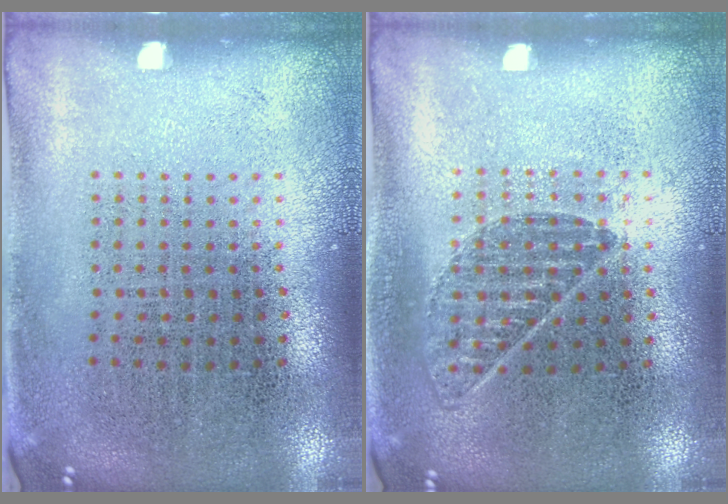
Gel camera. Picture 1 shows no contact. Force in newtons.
{"total": 0.8, "press": 0.8, "slide": 0.2}